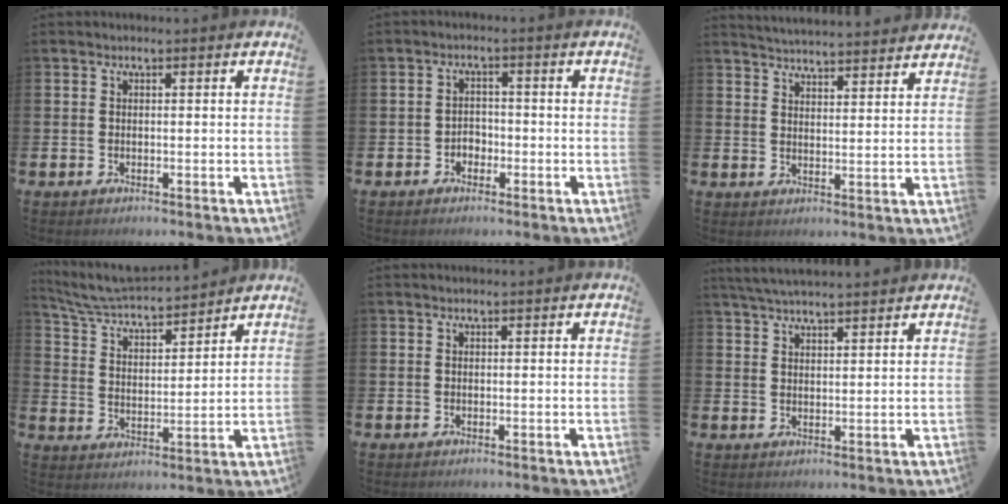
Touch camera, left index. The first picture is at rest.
{"total": 2.1, "force": [-1.2, 1.6, 0.6], "torque": [-0.009, 0.002, -0.029]}
{"total": 4.6, "force": [4.6, -0.1, -0.1], "torque": [-0.006, -0.035, 0.081]}
{"total": 6.0, "force": [5.8, 0.7, 1.2], "torque": [-0.049, -0.048, 0.096]}
{"total": 0.0}
{"total": 4.3, "force": [4.2, 0.1, 0.9], "torque": [-0.025, -0.015, 0.076]}